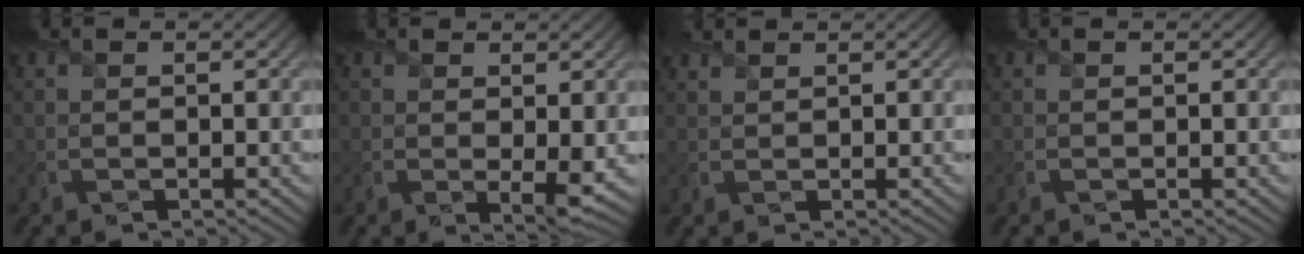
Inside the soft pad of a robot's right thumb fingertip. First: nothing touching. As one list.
[{"total": 2.7, "force": [0.6, 0.7, 2.6], "torque": [-0.048, -0.011, 0.012]}, {"total": 1.4, "force": [1.3, 0.3, 0.3], "torque": [-0.014, 0.005, 0.034]}, {"total": 0.0}]